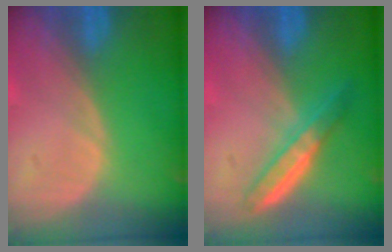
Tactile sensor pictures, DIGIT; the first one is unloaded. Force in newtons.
{"total": 4.9, "press": 4.5, "slide": 1.9}